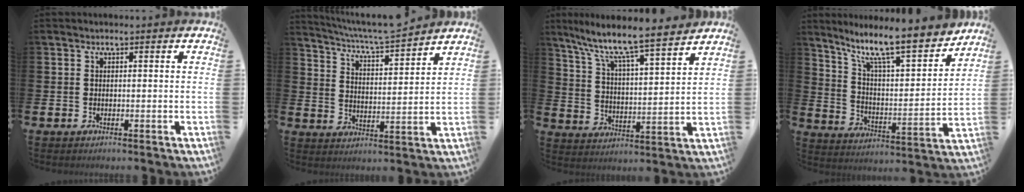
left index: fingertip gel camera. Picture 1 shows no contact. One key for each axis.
{"total": 6.5, "fx": 6.3, "fy": 0.2, "fz": 1.6, "tx": -0.060, "ty": -0.045, "tz": 0.110}
{"total": 8.5, "fx": 7.8, "fy": 0.3, "fz": 3.4, "tx": -0.096, "ty": -0.062, "tz": 0.128}
{"total": 11.5, "fx": 9.7, "fy": 1.9, "fz": 5.9, "tx": -0.131, "ty": -0.069, "tz": 0.160}